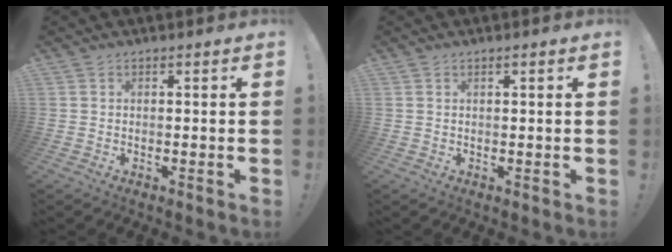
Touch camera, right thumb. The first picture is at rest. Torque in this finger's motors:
{"motor_torque": [0.40, -0.09, -0.45, 0.45, 0.04]}